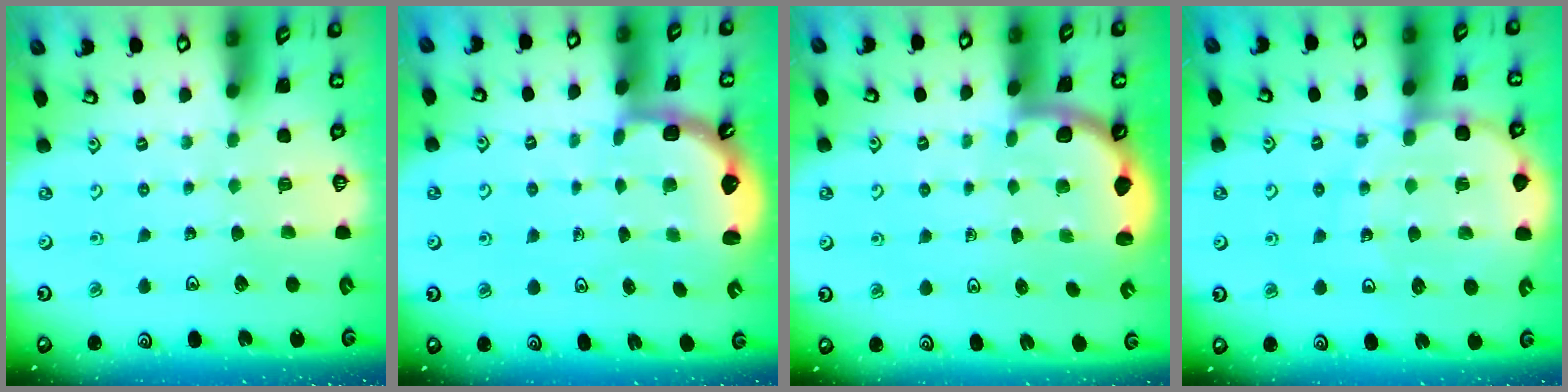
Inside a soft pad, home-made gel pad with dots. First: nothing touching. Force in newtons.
{"total": 2.6, "press": 2.2, "slide": 1.3}
{"total": 2.6, "press": 2.6, "slide": 0.4}
{"total": 11.2, "press": 10.9, "slide": 2.7}